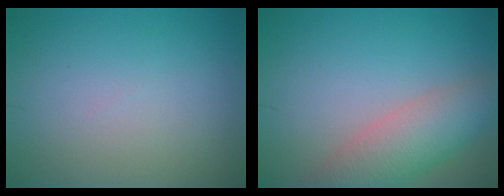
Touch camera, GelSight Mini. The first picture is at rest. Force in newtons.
{"total": 5.5, "press": 5.5, "slide": 0.3}